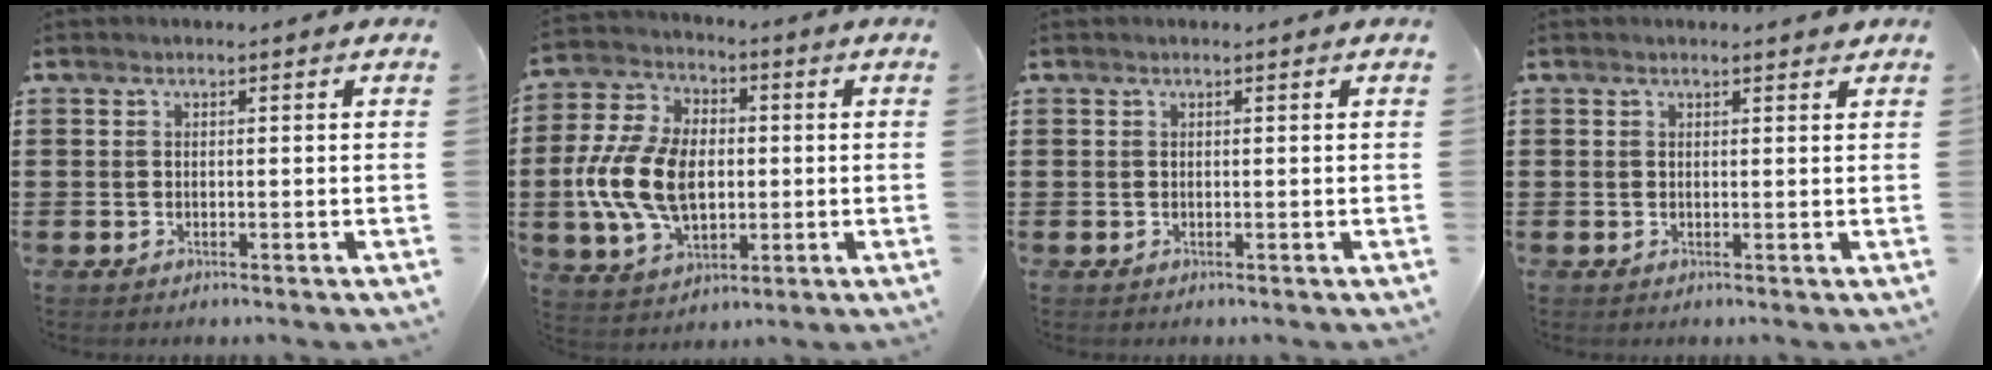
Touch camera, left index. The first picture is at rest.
{"total": 12.6, "force": [-1.1, 8.4, 9.3], "torque": [-0.221, 0.009, -0.021]}
{"total": 0.0}
{"total": 1.0, "force": [0.9, 0.1, 0.4], "torque": [-0.009, 0.000, 0.018]}